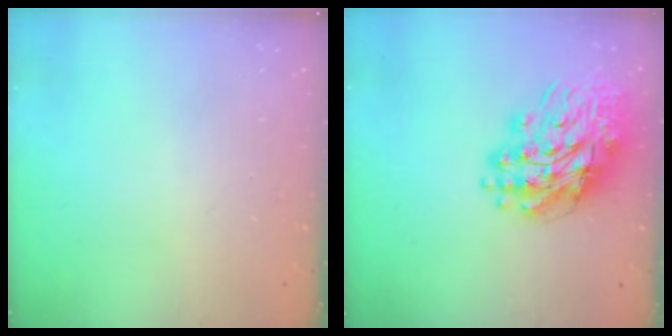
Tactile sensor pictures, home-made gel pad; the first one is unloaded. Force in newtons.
{"total": 18.5, "press": 18.3, "slide": 3.0}